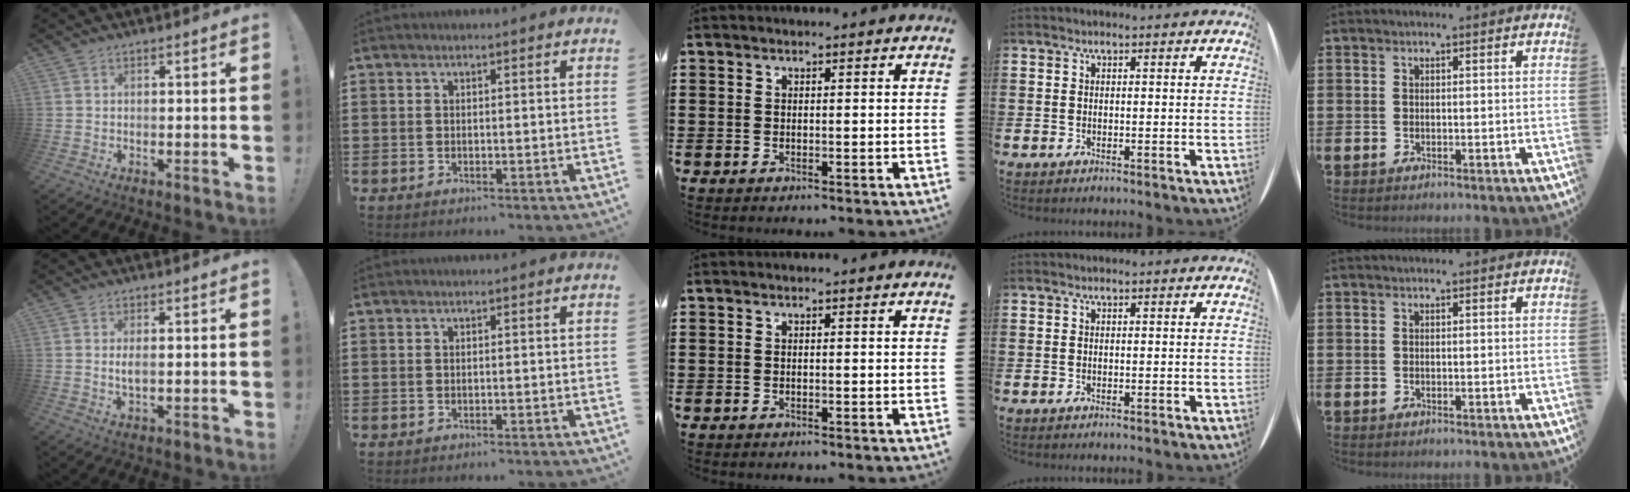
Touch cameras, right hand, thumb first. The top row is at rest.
{"thumb": {"total": 2.6, "force": [0.2, 0.7, 2.5], "torque": [-0.037, -0.004, 0.001]}}